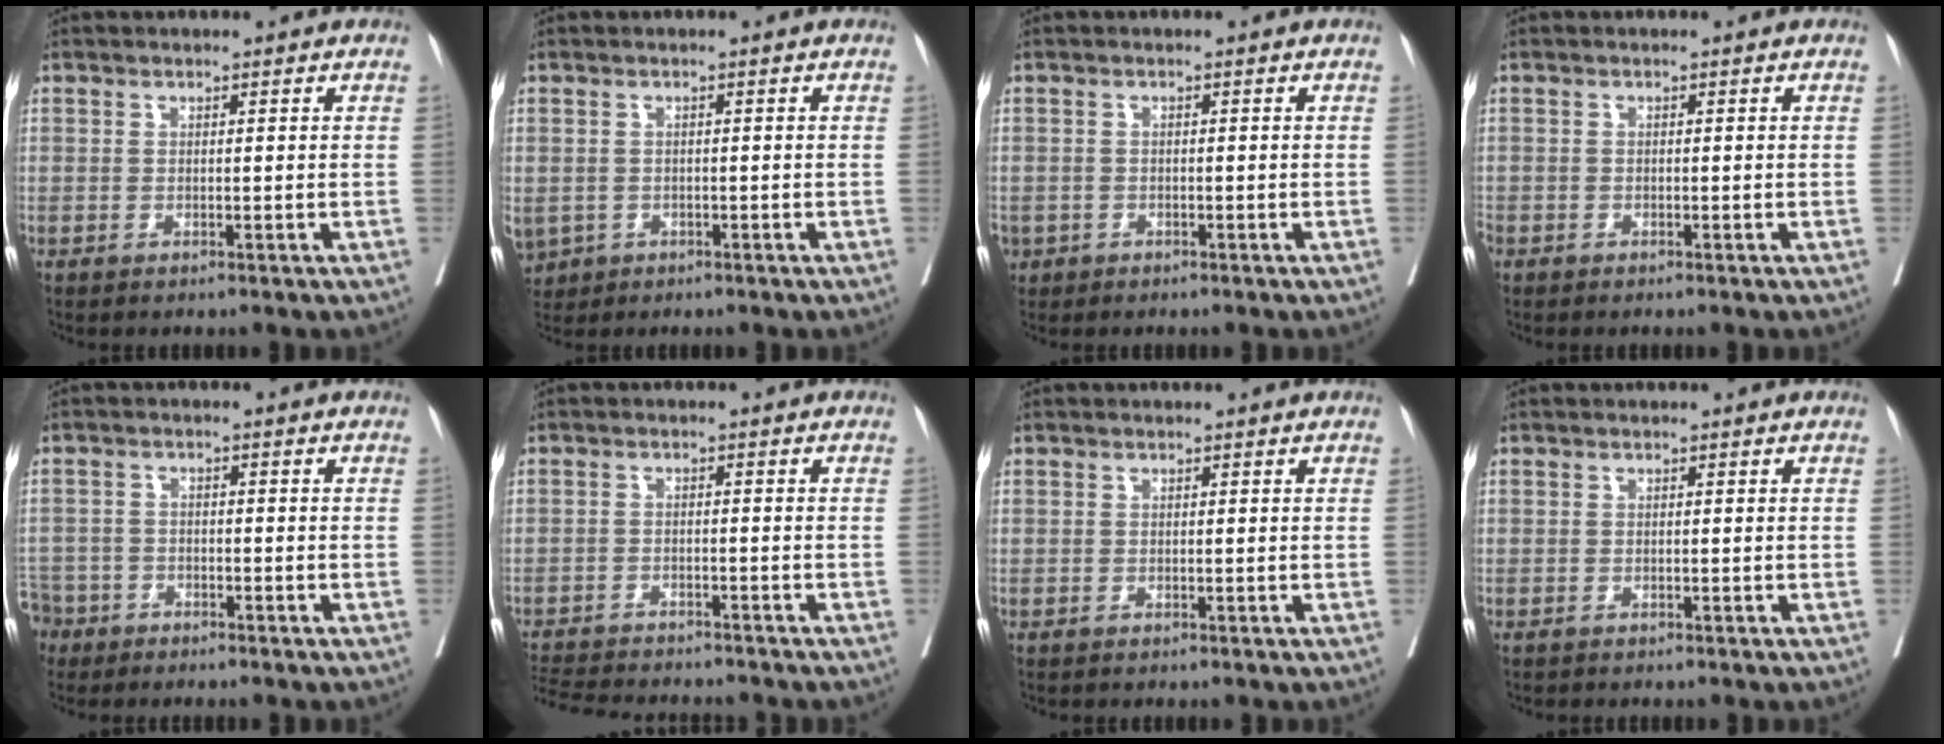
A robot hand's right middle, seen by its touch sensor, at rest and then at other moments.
{"total": 7.5, "force": [-3.0, 6.4, 2.7], "torque": [-0.081, -0.003, -0.041]}
{"total": 2.5, "force": [-1.5, 1.9, 0.7], "torque": [-0.016, -0.002, -0.027]}
{"total": 2.5, "force": [-1.4, 1.6, 1.3], "torque": [-0.049, -0.002, -0.025]}
{"total": 7.1, "force": [-5.4, 4.5, 0.8], "torque": [-0.032, -0.003, -0.103]}
{"total": 11.9, "force": [-11.1, 2.1, 3.9], "torque": [-0.073, -0.007, -0.159]}
{"total": 0.0}
{"total": 0.7, "force": [-0.7, 0.2, 0.1], "torque": [-0.007, -0.001, -0.013]}